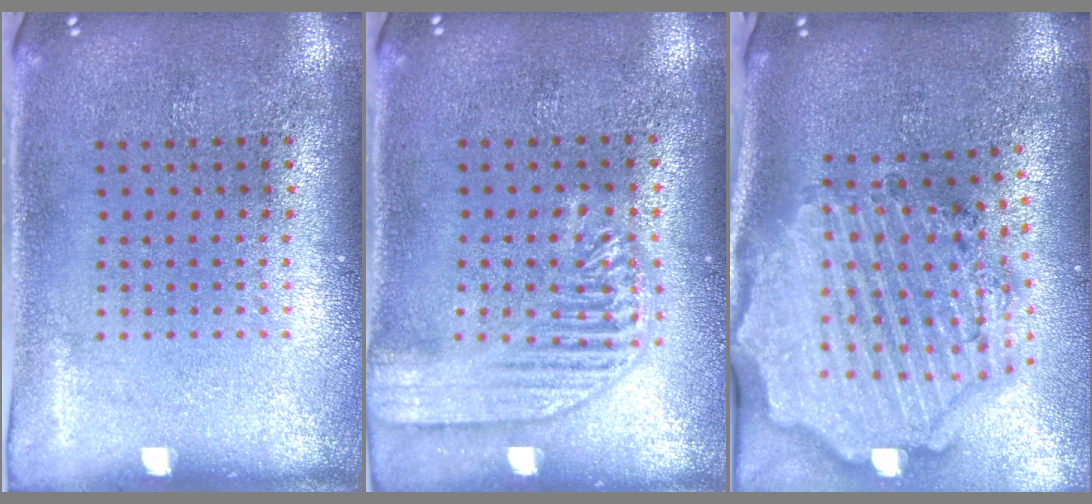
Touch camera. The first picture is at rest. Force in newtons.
{"total": 1.9, "press": 1.8, "slide": 0.2}
{"total": 3.9, "press": 3.2, "slide": 2.2}